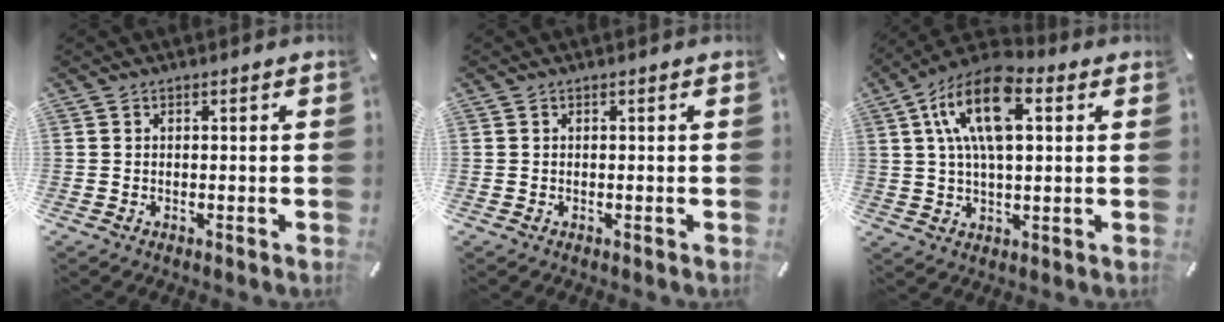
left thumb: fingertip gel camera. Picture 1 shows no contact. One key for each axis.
{"total": 0.0}
{"total": 15.2, "fx": 5.2, "fy": 7.4, "fz": 12.2, "tx": -0.244, "ty": 0.002, "tz": 0.088}